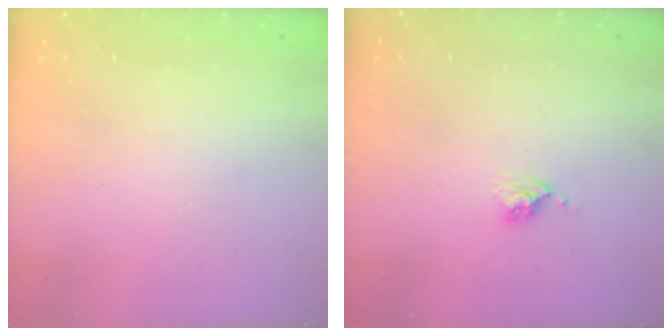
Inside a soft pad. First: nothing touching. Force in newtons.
{"total": 3.9, "press": 3.8, "slide": 0.3}